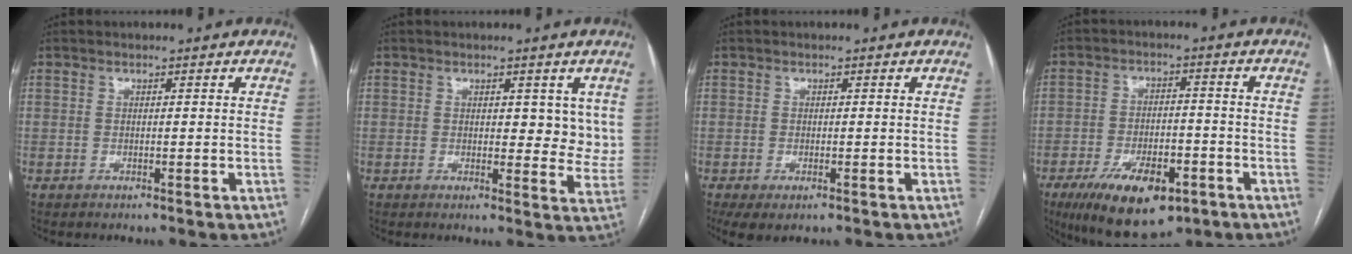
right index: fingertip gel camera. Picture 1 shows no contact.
{"total": 5.5, "force": [2.0, 3.1, 4.0], "torque": [-0.026, -0.006, 0.022]}
{"total": 3.8, "force": [-2.1, 1.6, 2.8], "torque": [-0.047, -0.009, -0.030]}
{"total": 13.6, "force": [-7.7, 5.7, 9.6], "torque": [-0.164, -0.008, -0.116]}